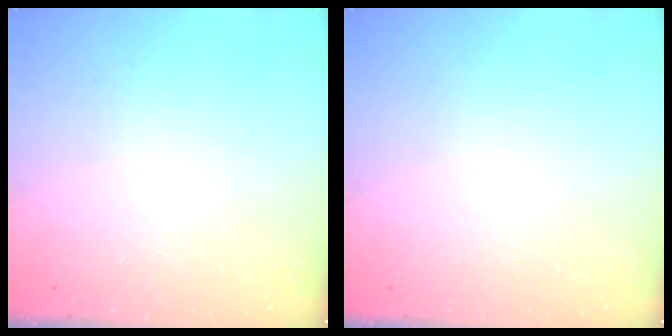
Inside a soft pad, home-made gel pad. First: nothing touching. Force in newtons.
{"total": 0.0}